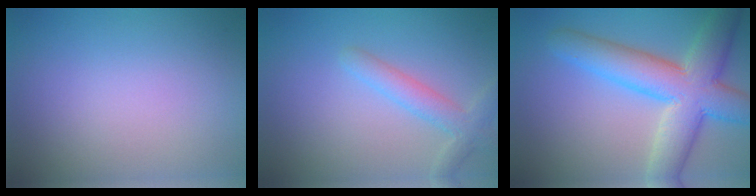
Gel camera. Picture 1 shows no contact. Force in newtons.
{"total": 2.8, "press": 2.8, "slide": 0.2}
{"total": 8.9, "press": 8.9, "slide": 0.3}